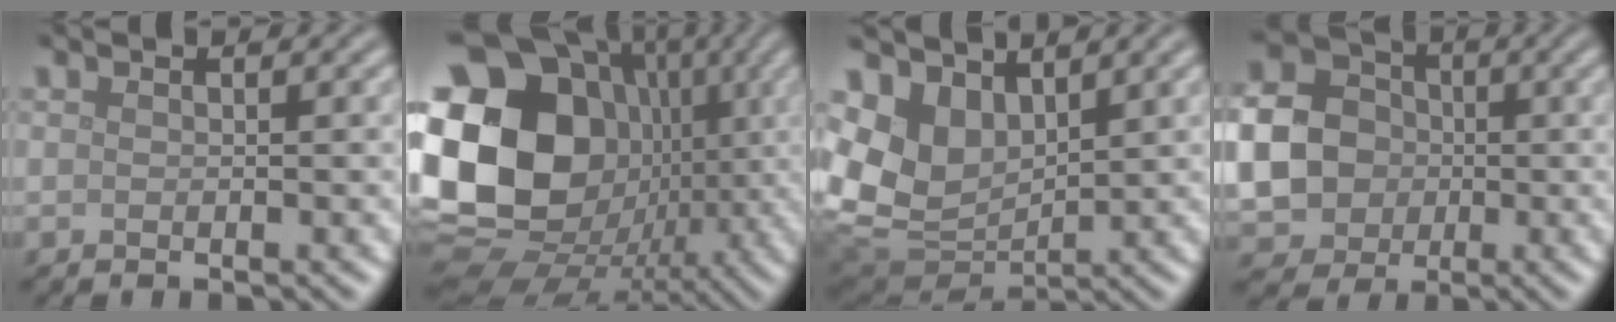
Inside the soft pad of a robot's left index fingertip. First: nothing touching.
{"total": 21.0, "force": [1.2, 17.2, 12.0], "torque": [-0.246, 0.008, 0.005]}
{"total": 7.2, "force": [2.6, 5.3, 4.2], "torque": [-0.112, -0.013, 0.055]}
{"total": 8.8, "force": [-0.7, 7.8, 4.0], "torque": [-0.105, -0.015, -0.028]}